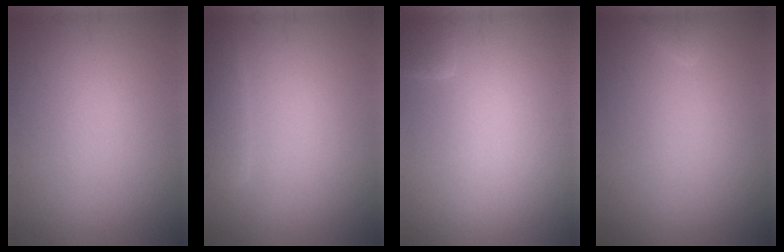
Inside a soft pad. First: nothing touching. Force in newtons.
{"total": 2.2, "press": 2.2, "slide": 0.1}
{"total": 1.1, "press": 1.1, "slide": 0.2}
{"total": 0.8, "press": 0.8, "slide": 0.1}